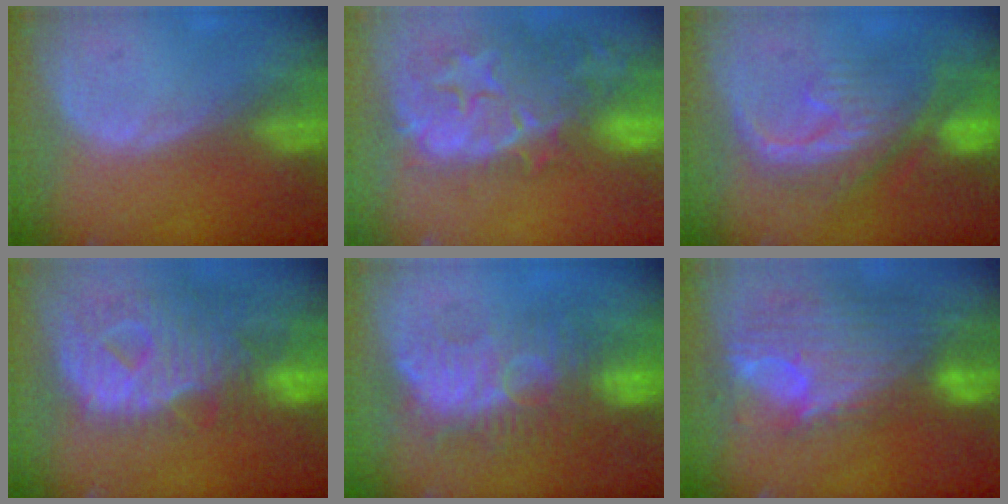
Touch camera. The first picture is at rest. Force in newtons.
{"total": 14.6, "press": 11.7, "slide": 8.7}
{"total": 10.3, "press": 9.1, "slide": 4.7}
{"total": 12.8, "press": 10.9, "slide": 6.7}
{"total": 9.5, "press": 9.2, "slide": 2.1}
{"total": 12.1, "press": 10.2, "slide": 6.4}